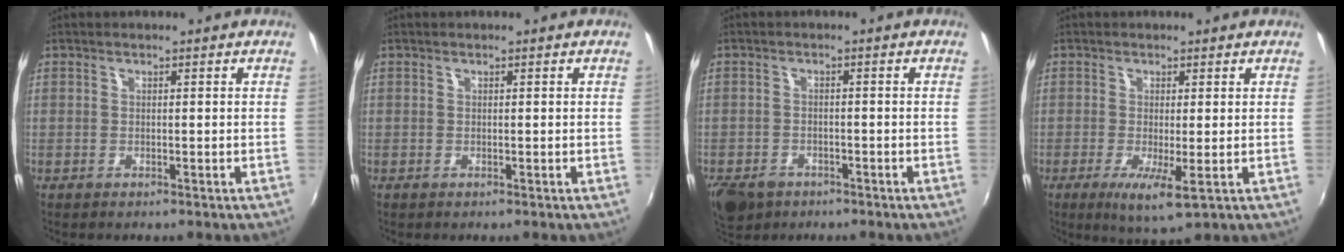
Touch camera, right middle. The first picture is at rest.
{"total": 0.0}
{"total": 7.2, "force": [-4.6, 4.6, 3.1], "torque": [-0.082, -0.013, -0.076]}
{"total": 5.2, "force": [-1.5, 1.2, 4.8], "torque": [-0.095, -0.020, -0.024]}